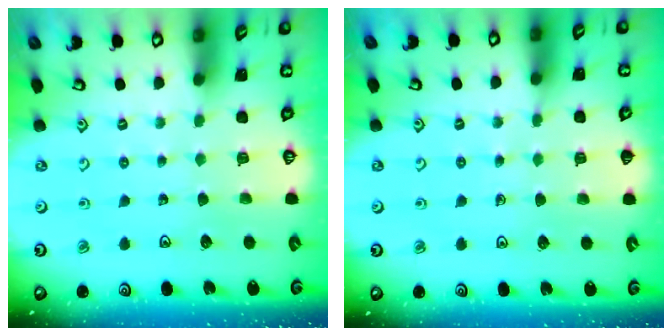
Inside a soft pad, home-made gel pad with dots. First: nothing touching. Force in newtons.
{"total": 2.7, "press": 2.6, "slide": 0.5}